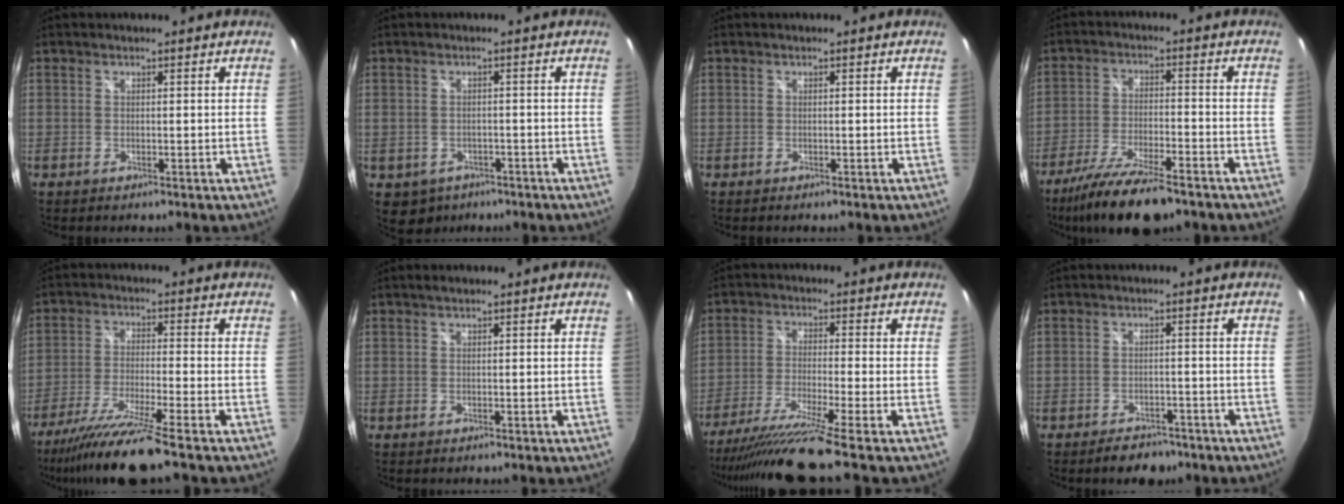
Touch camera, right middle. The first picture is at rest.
{"total": 4.8, "force": [-2.4, 3.9, 1.5], "torque": [-0.042, -0.009, -0.026]}
{"total": 0.0}
{"total": 13.7, "force": [-10.6, 2.7, 8.2], "torque": [-0.175, -0.031, -0.187]}
{"total": 11.7, "force": [-9.4, -1.7, 6.7], "torque": [-0.144, -0.029, -0.169]}
{"total": 0.8, "force": [0.5, 0.2, 0.6], "torque": [-0.010, 0.005, 0.005]}
{"total": 10.8, "force": [-8.8, -2.9, 5.6], "torque": [-0.117, -0.032, -0.157]}
{"total": 5.1, "force": [-3.9, 2.5, 2.0], "torque": [-0.042, 0.004, -0.052]}